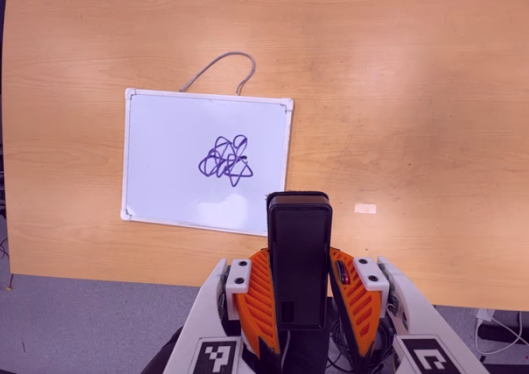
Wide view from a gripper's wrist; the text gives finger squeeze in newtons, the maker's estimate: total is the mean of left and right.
{"total": 4.1, "left": 2.8, "right": 5.3}